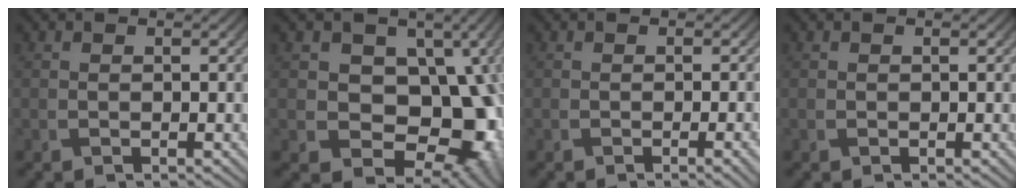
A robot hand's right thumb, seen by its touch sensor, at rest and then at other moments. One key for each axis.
{"total": 15.0, "fx": -0.3, "fy": 11.4, "fz": 9.8, "tx": -0.120, "ty": -0.018, "tz": -0.014}
{"total": 2.4, "fx": -0.6, "fy": 0.5, "fz": 2.2, "tx": -0.026, "ty": 0.002, "tz": -0.012}
{"total": 0.0}